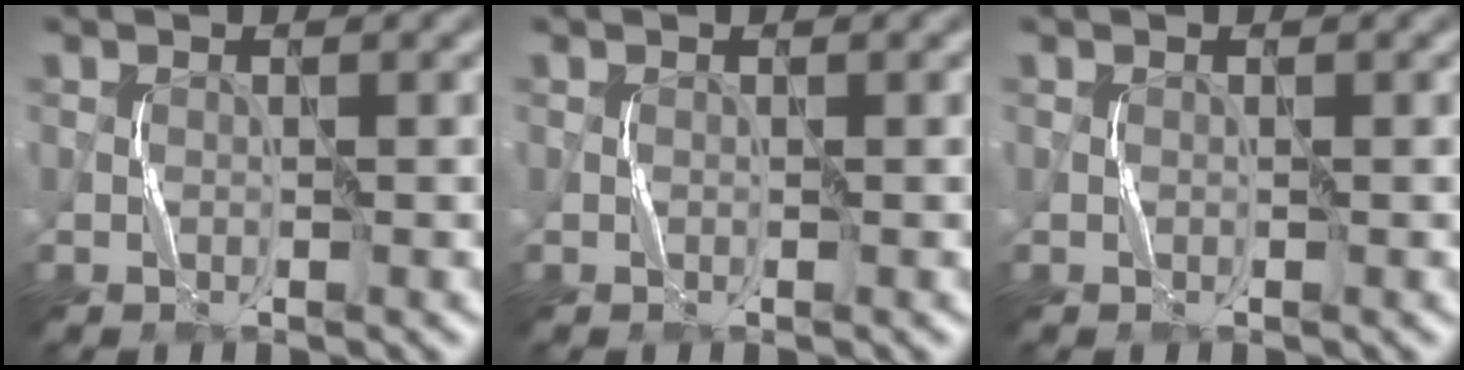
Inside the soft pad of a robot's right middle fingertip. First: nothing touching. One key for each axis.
{"total": 0.0}
{"total": 0.0}